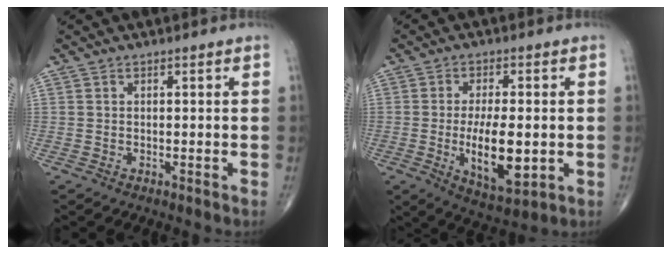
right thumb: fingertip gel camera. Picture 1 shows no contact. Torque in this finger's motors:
{"motor_torque": [-0.30, 0.76, 0.50, 0.28, 0.10]}